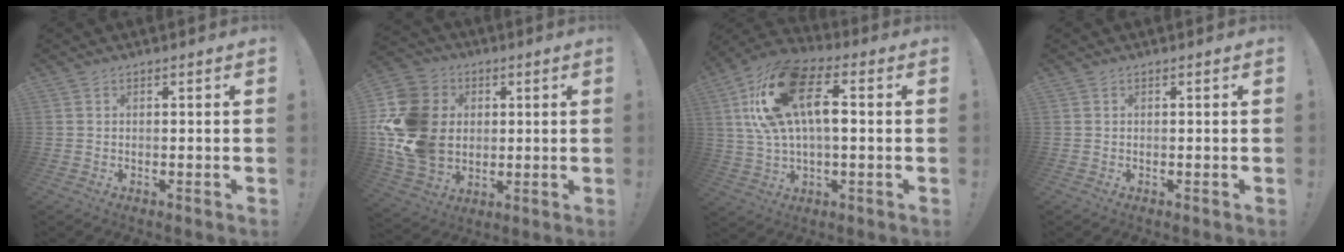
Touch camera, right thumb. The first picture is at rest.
{"total": 21.2, "force": [1.5, 16.8, 12.9], "torque": [-0.260, 0.005, 0.038]}
{"total": 19.2, "force": [4.2, 10.1, 15.9], "torque": [-0.283, 0.008, 0.076]}
{"total": 0.0}